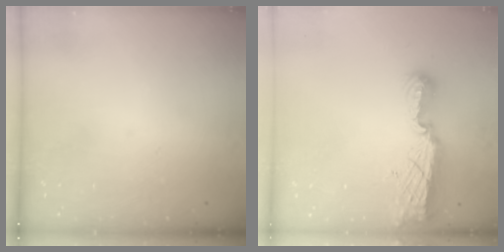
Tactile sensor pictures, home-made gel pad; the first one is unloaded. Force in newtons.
{"total": 9.9, "press": 9.9, "slide": 0.8}